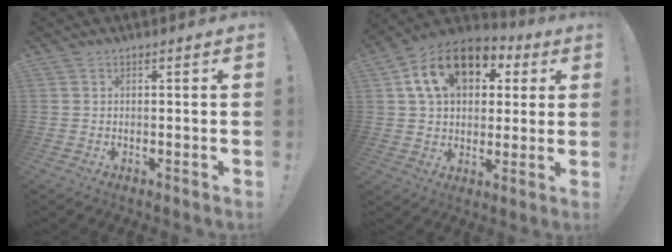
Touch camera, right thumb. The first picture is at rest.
{"total": 17.0, "force": [6.8, 11.7, 10.4], "torque": [-0.163, -0.013, 0.125]}